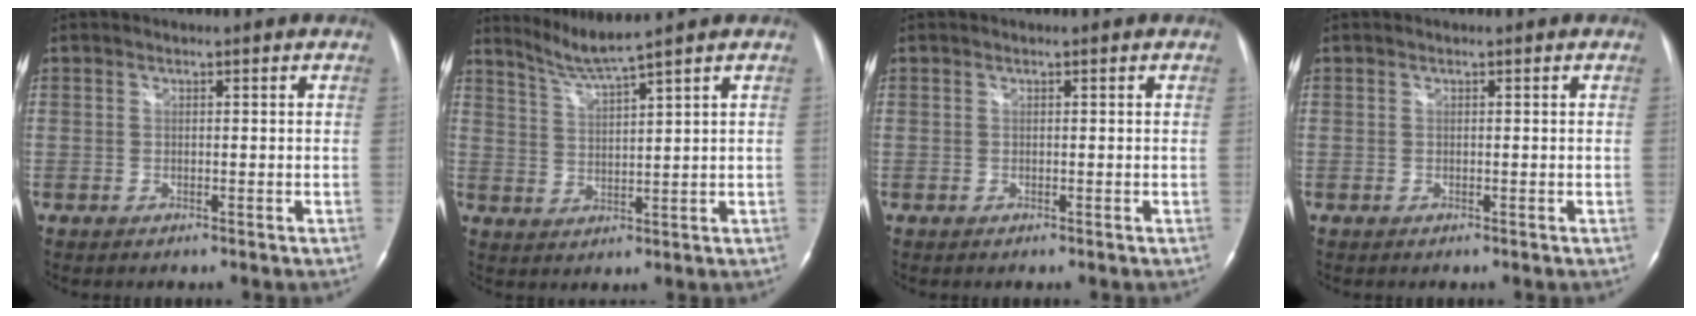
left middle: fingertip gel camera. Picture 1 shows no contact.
{"total": 4.6, "force": [4.0, -2.1, 1.1], "torque": [-0.032, -0.019, 0.088]}
{"total": 0.0}
{"total": 0.0}